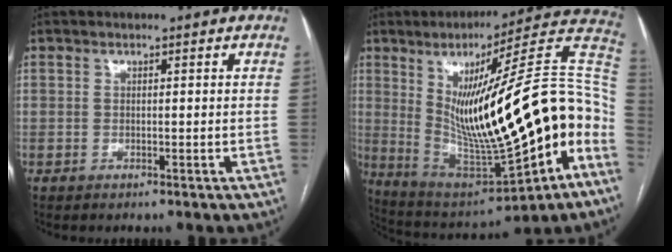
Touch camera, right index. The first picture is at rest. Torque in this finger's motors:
{"motor_torque": [2.01, 0.13, 0.92, 0.21]}